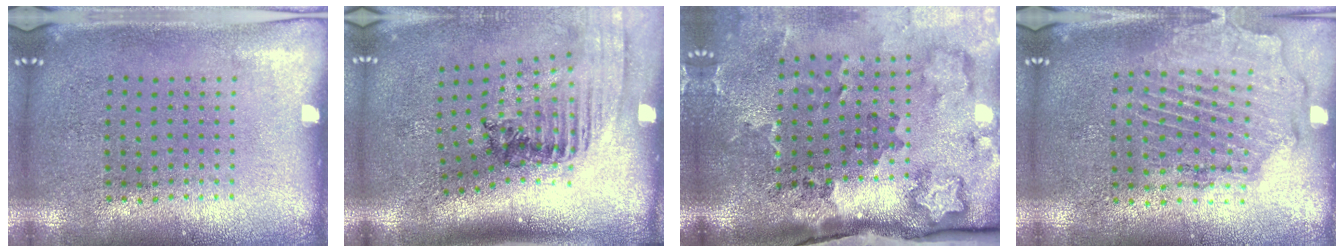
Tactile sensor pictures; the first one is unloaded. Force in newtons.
{"total": 1.7, "press": 1.4, "slide": 1.0}
{"total": 3.8, "press": 2.5, "slide": 2.9}
{"total": 1.9, "press": 1.7, "slide": 0.7}